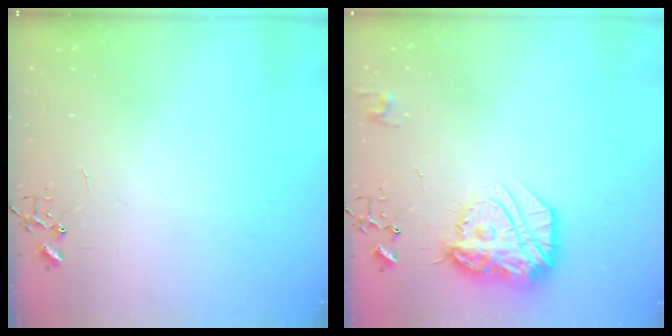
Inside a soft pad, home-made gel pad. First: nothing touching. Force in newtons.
{"total": 18.8, "press": 18.7, "slide": 1.6}